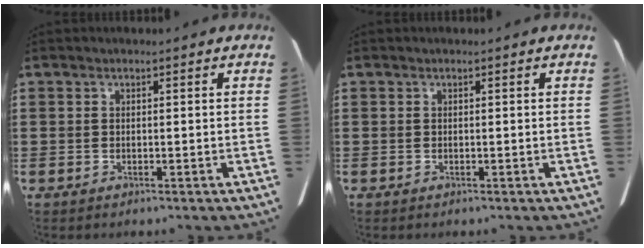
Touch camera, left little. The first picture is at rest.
{"total": 0.0}